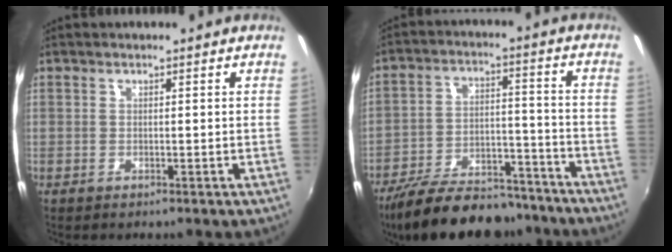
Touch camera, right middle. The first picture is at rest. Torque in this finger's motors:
{"motor_torque": [1.04, -1.10, 0.35, 0.21]}